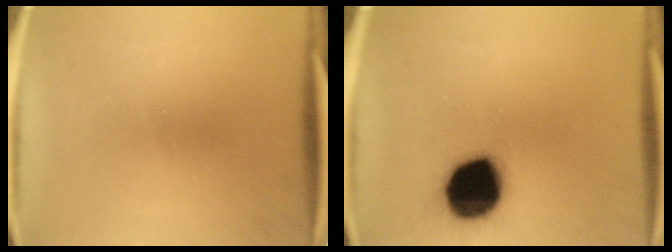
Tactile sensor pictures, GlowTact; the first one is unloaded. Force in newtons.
{"total": 19.5}